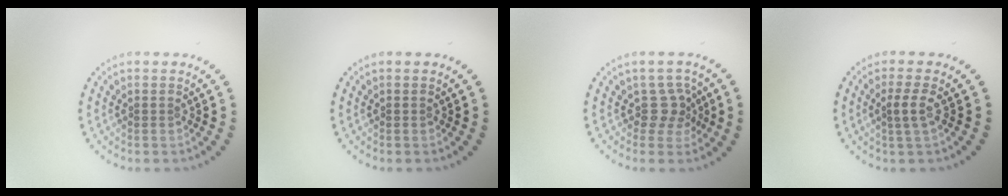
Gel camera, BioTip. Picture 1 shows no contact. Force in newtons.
{"total": 0.0}
{"total": 2.2, "press": 1.6, "slide": 1.5}
{"total": 1.6, "press": 1.2, "slide": 1.0}